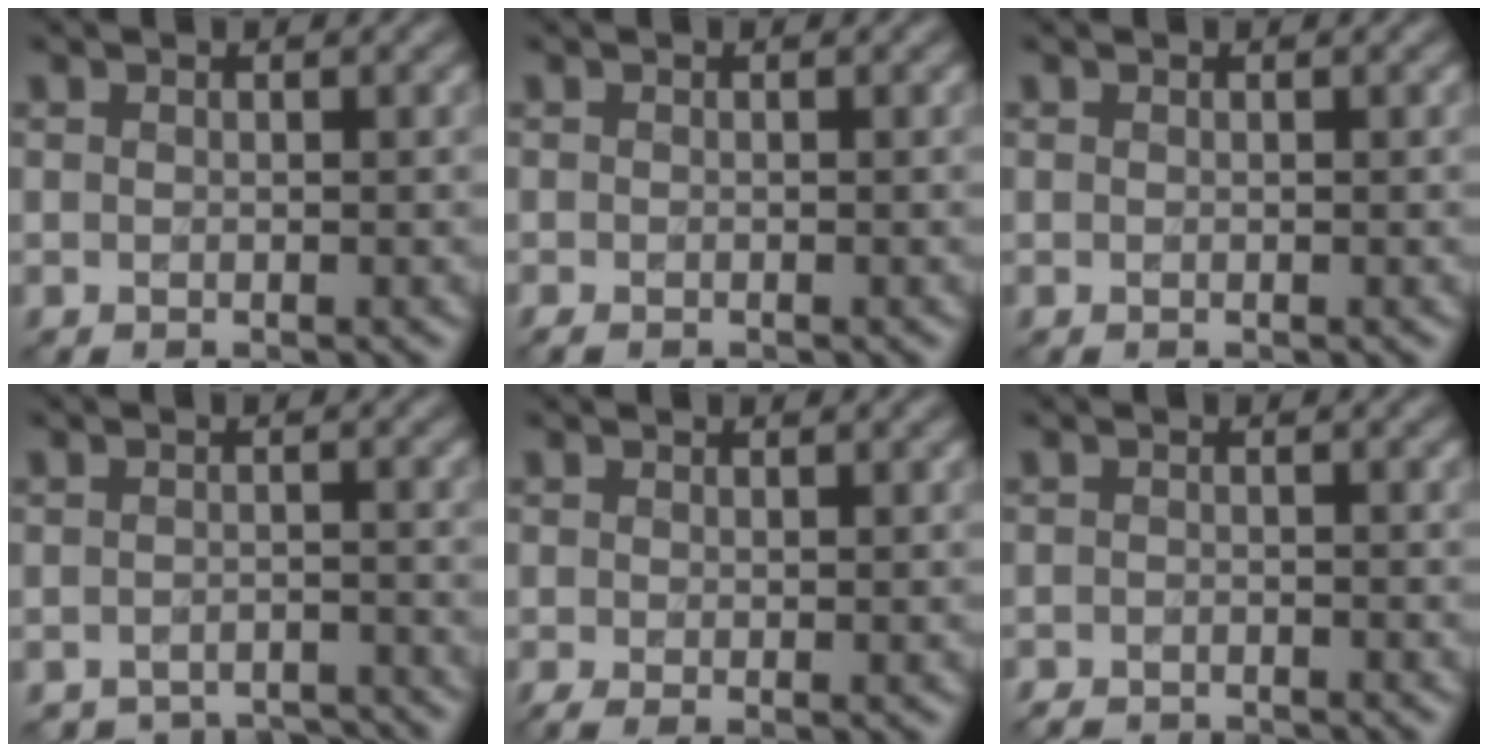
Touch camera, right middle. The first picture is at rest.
{"total": 0.7, "force": [-0.7, 0.1, 0.1], "torque": [-0.004, -0.004, -0.014]}
{"total": 0.0}
{"total": 3.9, "force": [-3.8, 0.6, -0.1], "torque": [0.006, -0.001, -0.052]}
{"total": 1.2, "force": [-0.2, 0.4, 1.2], "torque": [-0.029, -0.008, -0.006]}
{"total": 2.7, "force": [-2.7, 0.3, 0.2], "torque": [-0.002, -0.010, -0.047]}